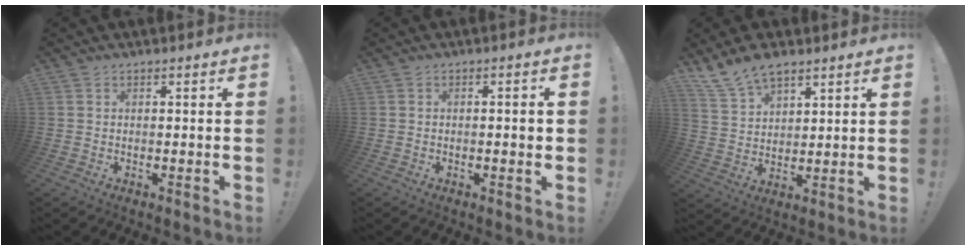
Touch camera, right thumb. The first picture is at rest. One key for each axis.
{"total": 1.9, "fx": -0.3, "fy": 0.3, "fz": 1.9, "tx": -0.025, "ty": 0.002, "tz": -0.007}
{"total": 9.5, "fx": 7.5, "fy": 4.2, "fz": 4.0, "tx": -0.075, "ty": -0.044, "tz": 0.145}